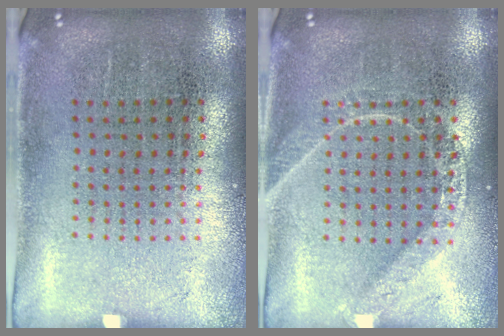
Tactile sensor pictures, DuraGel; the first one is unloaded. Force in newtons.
{"total": 1.8, "press": 1.8, "slide": 0.3}